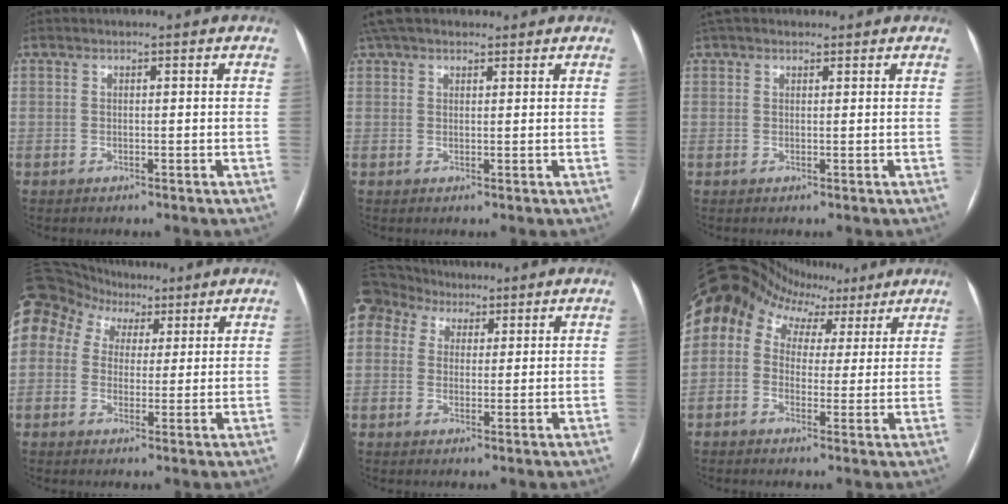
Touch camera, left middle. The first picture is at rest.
{"total": 7.4, "force": [6.0, 3.0, 3.2], "torque": [-0.053, 0.045, 0.107]}
{"total": 4.0, "force": [3.3, 1.7, 1.6], "torque": [-0.026, 0.038, 0.054]}
{"total": 22.0, "force": [10.3, 17.2, 9.1], "torque": [-0.277, 0.119, 0.196]}
{"total": 11.5, "force": [6.5, 8.8, 3.6], "torque": [-0.104, 0.064, 0.123]}
{"total": 13.0, "force": [6.5, 9.8, 5.5], "torque": [-0.102, 0.074, 0.095]}